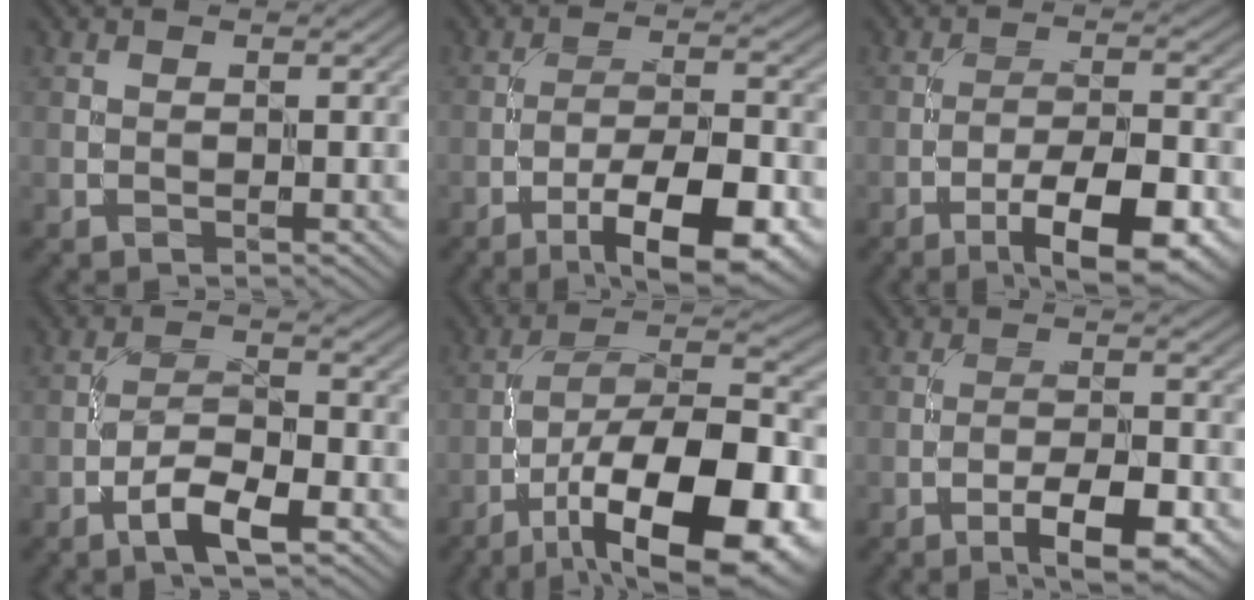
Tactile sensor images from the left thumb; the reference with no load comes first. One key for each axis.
{"total": 11.1, "fx": -6.1, "fy": 3.2, "fz": 8.7, "tx": -0.137, "ty": 0.005, "tz": -0.093}
{"total": 9.9, "fx": -5.5, "fy": 2.8, "fz": 7.8, "tx": -0.123, "ty": 0.005, "tz": -0.082}
{"total": 5.0, "fx": -2.9, "fy": 1.3, "fz": 3.9, "tx": -0.075, "ty": 0.008, "tz": -0.056}
{"total": 18.7, "fx": -9.1, "fy": 7.2, "fz": 14.6, "tx": -0.224, "ty": -0.006, "tz": -0.147}
{"total": 6.4, "fx": -3.6, "fy": 1.7, "fz": 5.0, "tx": -0.079, "ty": 0.008, "tz": -0.055}